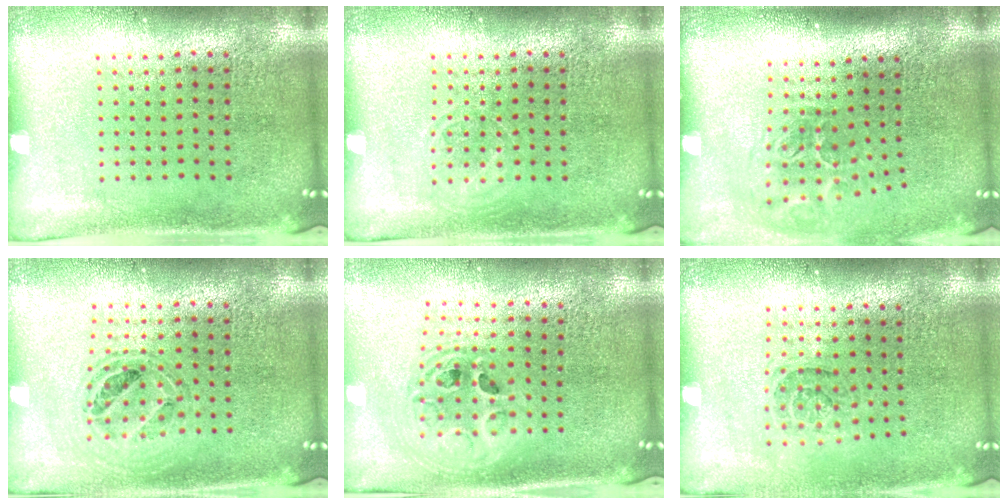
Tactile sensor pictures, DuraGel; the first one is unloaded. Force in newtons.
{"total": 1.1, "press": 1.1, "slide": 0.2}
{"total": 2.1, "press": 1.3, "slide": 1.6}
{"total": 0.8, "press": 0.7, "slide": 0.2}
{"total": 2.1, "press": 1.7, "slide": 1.3}
{"total": 1.2, "press": 1.0, "slide": 0.6}